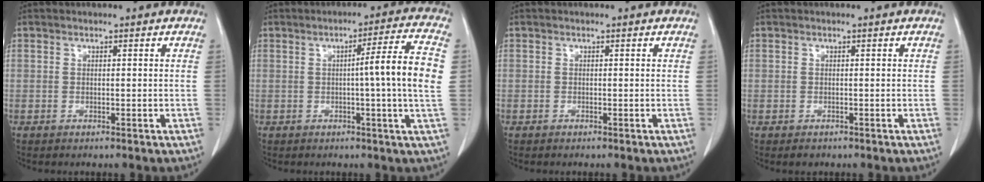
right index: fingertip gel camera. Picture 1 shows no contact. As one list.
[{"total": 9.4, "force": [0.1, -1.5, 9.3], "torque": [-0.132, 0.003, -0.001]}, {"total": 0.0}, {"total": 1.0, "force": [-0.6, 0.8, 0.2], "torque": [-0.004, 0.002, -0.006]}]